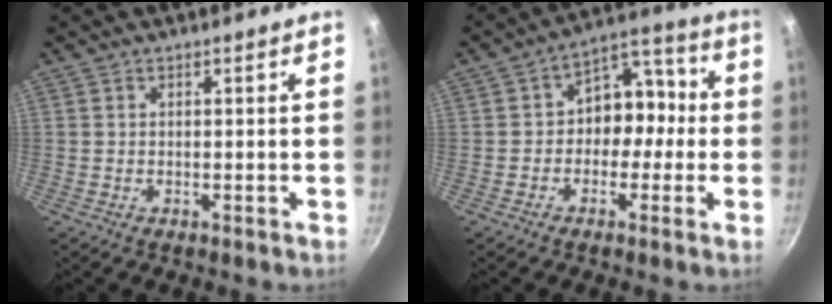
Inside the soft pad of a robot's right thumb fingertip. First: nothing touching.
{"total": 10.5, "force": [-0.5, 7.4, 7.5], "torque": [-0.059, 0.044, -0.024]}